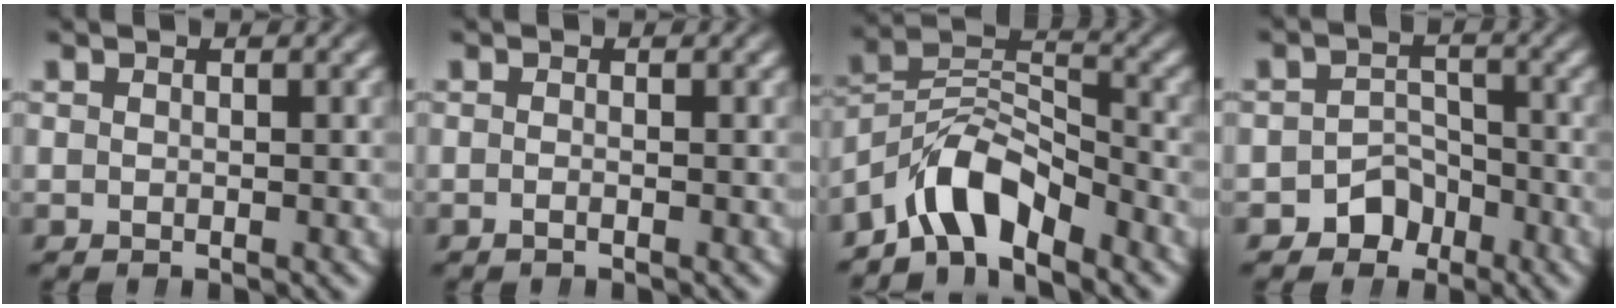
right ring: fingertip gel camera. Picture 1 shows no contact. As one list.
[{"total": 0.6, "force": [-0.5, 0.1, 0.4], "torque": [-0.008, 0.002, -0.012]}, {"total": 8.2, "force": [-3.2, 5.5, 5.2], "torque": [-0.096, -0.023, -0.050]}, {"total": 4.6, "force": [-3.0, 3.5, 0.8], "torque": [-0.013, -0.014, -0.049]}]